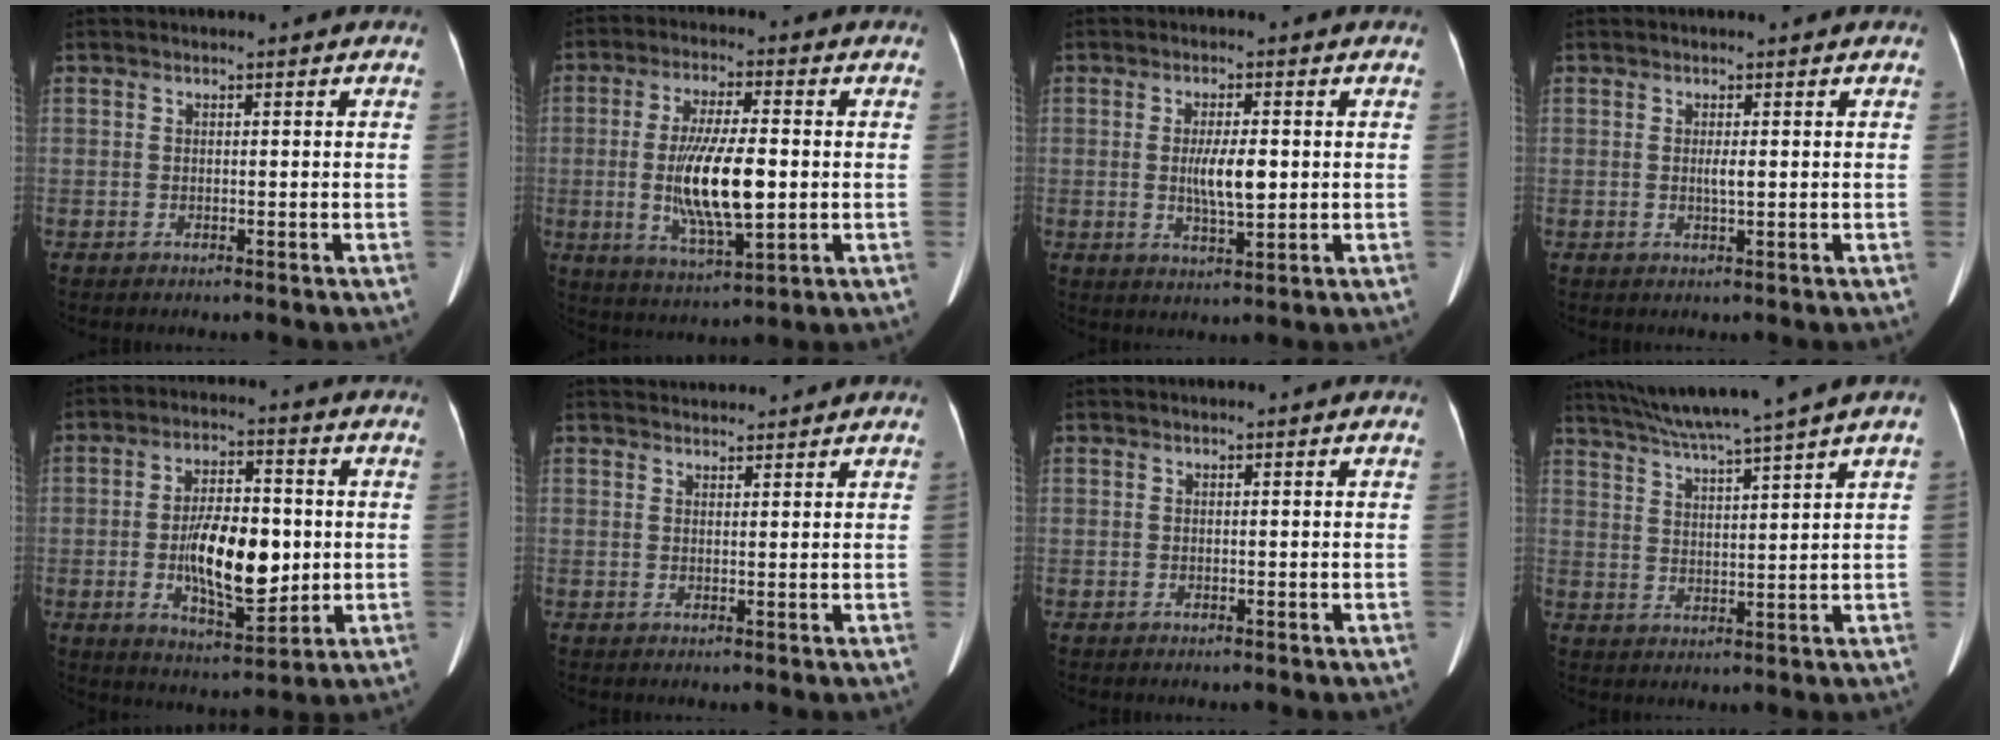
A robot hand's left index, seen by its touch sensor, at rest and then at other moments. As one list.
[{"total": 11.8, "force": [-0.9, 2.6, 11.5], "torque": [-0.224, -0.012, -0.012]}, {"total": 5.1, "force": [0.2, 1.1, 5.0], "torque": [-0.091, -0.006, 0.004]}, {"total": 1.2, "force": [0.2, 0.0, 1.1], "torque": [-0.026, -0.003, 0.003]}, {"total": 12.2, "force": [-0.9, 4.7, 11.2], "torque": [-0.201, -0.003, -0.010]}, {"total": 4.3, "force": [4.2, 0.3, 0.4], "torque": [-0.010, 0.029, 0.066]}, {"total": 0.0}, {"total": 11.3, "force": [9.4, -2.3, 5.8], "torque": [-0.102, 0.004, 0.152]}]